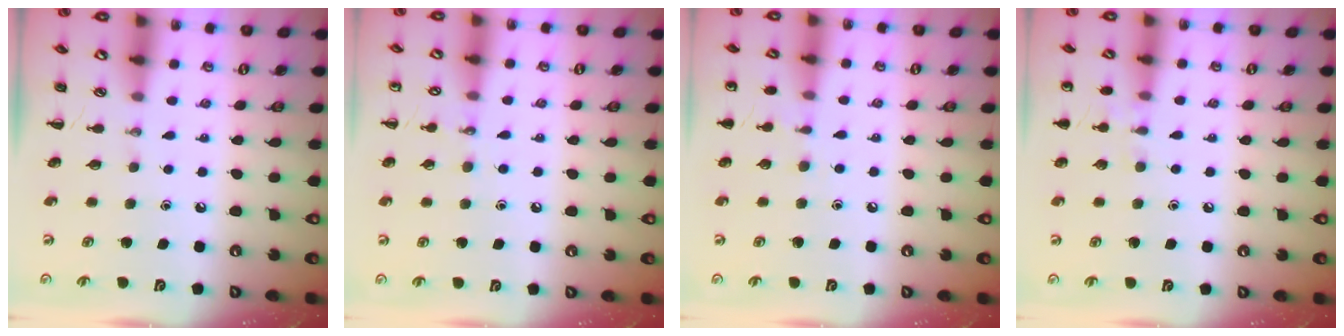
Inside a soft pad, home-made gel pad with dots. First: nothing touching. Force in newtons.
{"total": 5.5, "press": 5.3, "slide": 1.5}
{"total": 4.8, "press": 4.6, "slide": 1.5}
{"total": 5.4, "press": 5.1, "slide": 1.6}